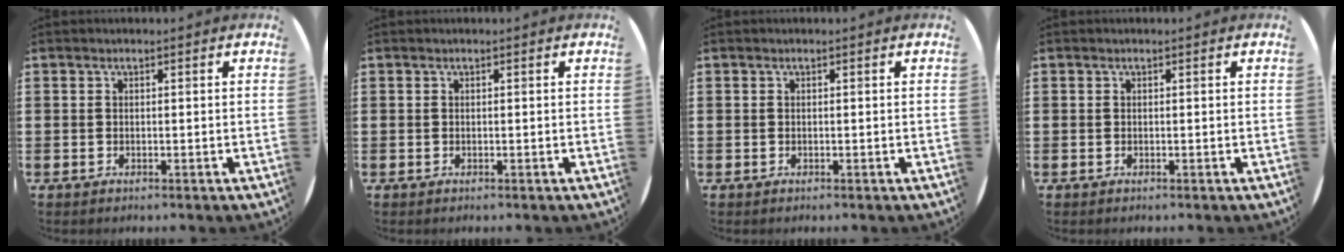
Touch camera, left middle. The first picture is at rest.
{"total": 0.0}
{"total": 0.0}
{"total": 0.0}